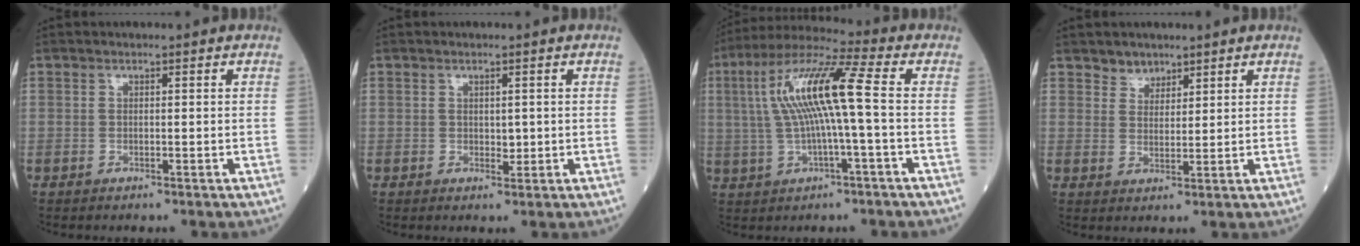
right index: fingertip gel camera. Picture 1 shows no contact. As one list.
[{"total": 1.4, "force": [0.1, 0.8, 1.1], "torque": [-0.014, -0.003, 0.003]}, {"total": 12.3, "force": [0.8, 0.5, 12.3], "torque": [-0.242, 0.026, 0.011]}, {"total": 2.7, "force": [2.3, 1.6, 0.0], "torque": [0.007, -0.001, 0.036]}]